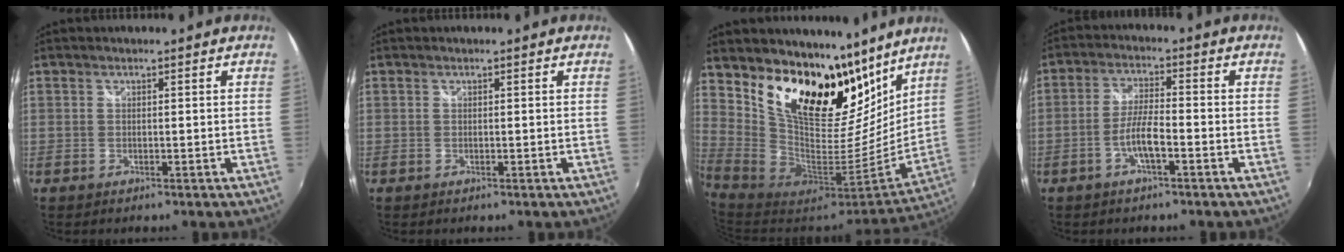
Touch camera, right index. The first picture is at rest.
{"total": 0.0}
{"total": 21.3, "force": [14.8, 9.7, 11.8], "torque": [-0.201, -0.010, 0.267]}
{"total": 5.3, "force": [-2.5, 0.9, 4.6], "torque": [-0.095, 0.003, -0.046]}